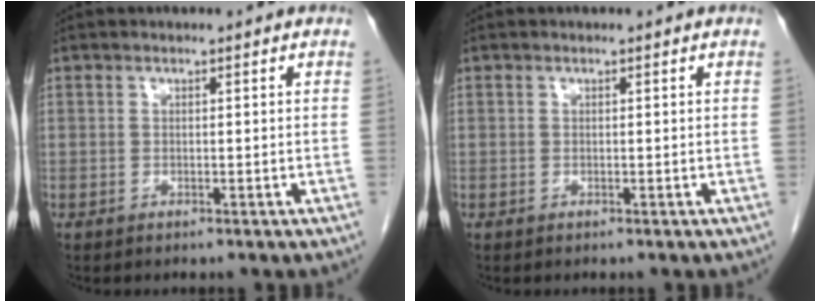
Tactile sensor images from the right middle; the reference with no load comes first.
{"total": 0.0}